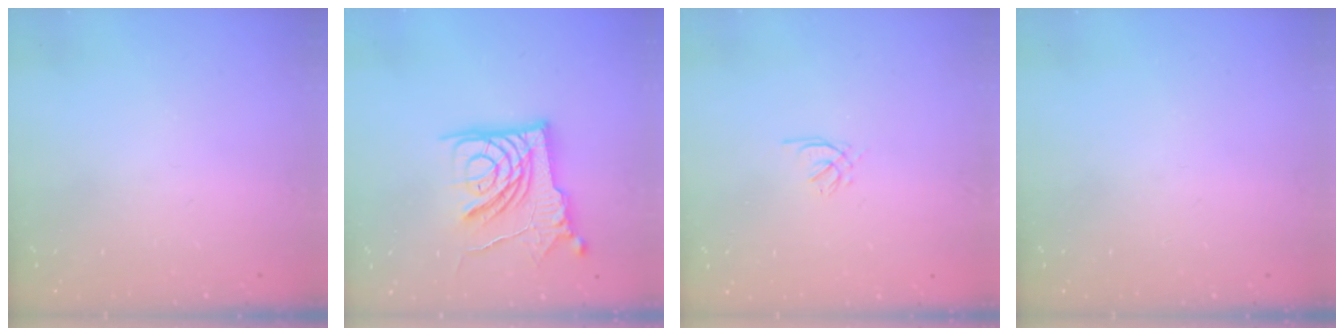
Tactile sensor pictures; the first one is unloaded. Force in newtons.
{"total": 14.2, "press": 14.1, "slide": 1.1}
{"total": 0.9, "press": 0.8, "slide": 0.4}
{"total": 0.0}